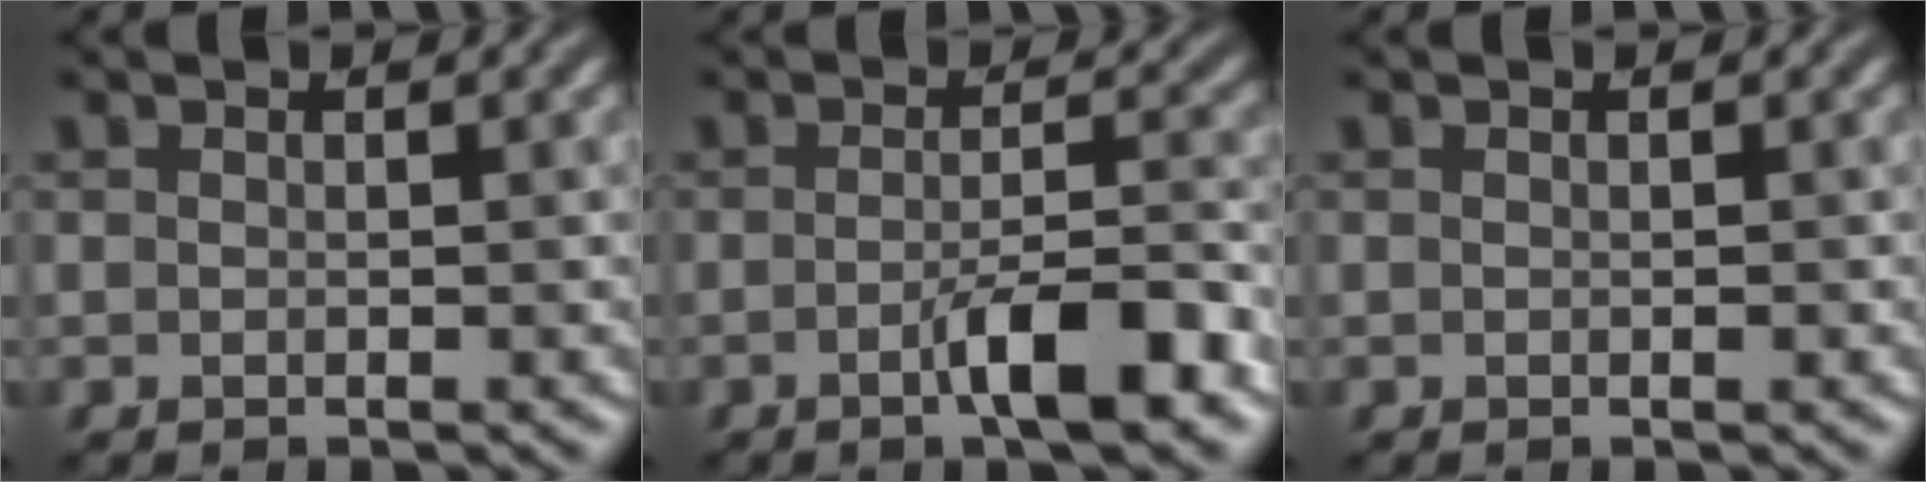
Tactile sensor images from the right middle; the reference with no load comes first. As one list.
[{"total": 4.9, "force": [-2.0, 0.9, 4.4], "torque": [-0.071, 0.006, -0.036]}, {"total": 0.0}]